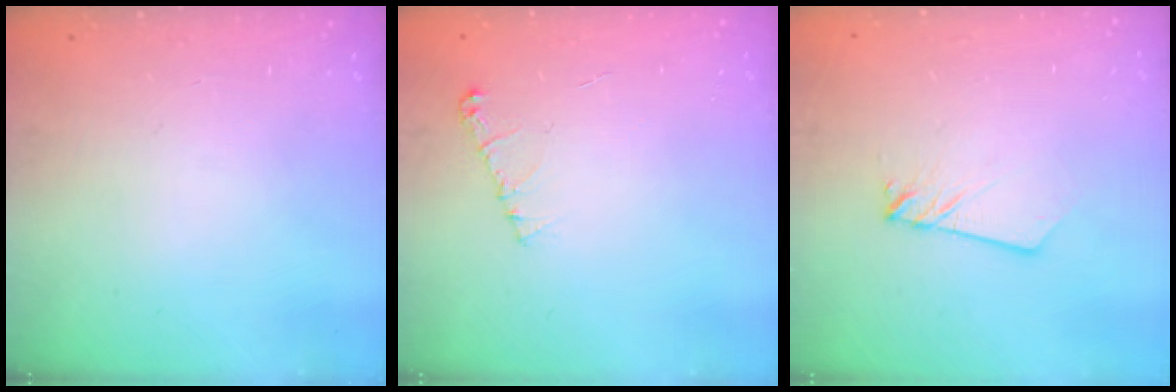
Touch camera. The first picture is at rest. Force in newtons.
{"total": 5.9, "press": 5.9, "slide": 0.7}
{"total": 1.9, "press": 1.9, "slide": 0.2}